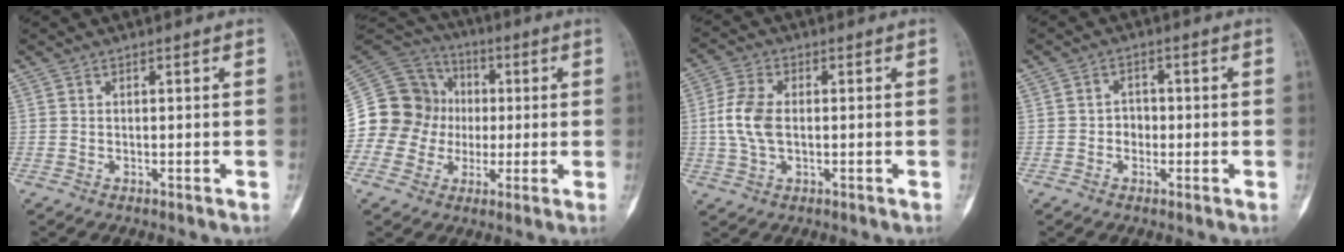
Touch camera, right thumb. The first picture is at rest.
{"total": 18.9, "force": [0.1, 17.8, 6.2], "torque": [-0.095, 0.066, 0.009]}
{"total": 7.4, "force": [0.0, 4.4, 6.0], "torque": [-0.134, 0.010, -0.001]}
{"total": 2.8, "force": [-0.5, 2.5, 1.3], "torque": [0.001, 0.009, -0.015]}